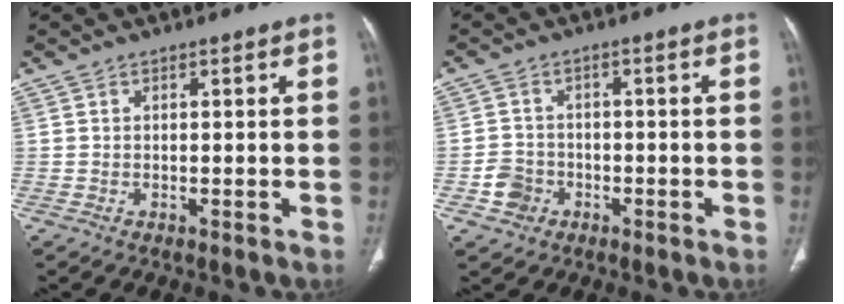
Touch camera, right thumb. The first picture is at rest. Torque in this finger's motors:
{"motor_torque": [0.65, 0.57, 0.51, 0.04, -0.04]}